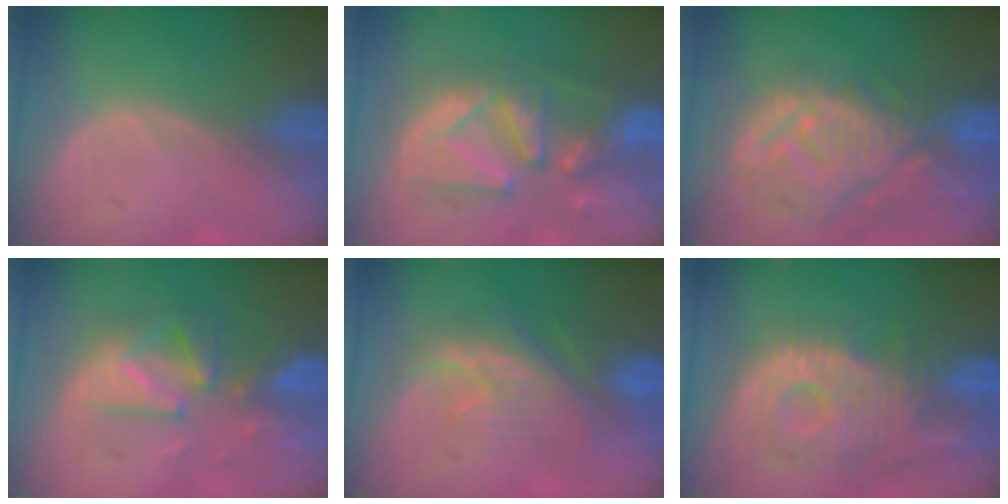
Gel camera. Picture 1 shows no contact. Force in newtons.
{"total": 11.2, "press": 10.7, "slide": 3.2}
{"total": 12.7, "press": 11.1, "slide": 6.0}
{"total": 8.2, "press": 8.2, "slide": 0.7}
{"total": 8.4, "press": 8.1, "slide": 1.9}
{"total": 11.9, "press": 10.7, "slide": 5.2}